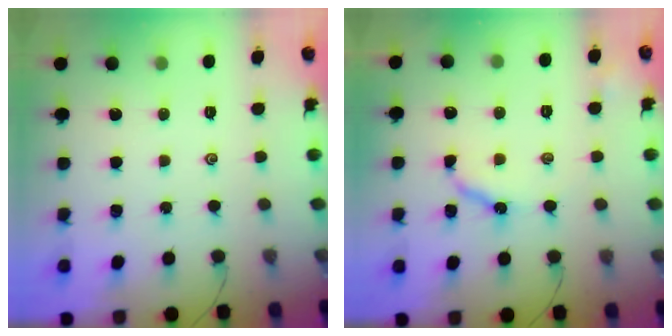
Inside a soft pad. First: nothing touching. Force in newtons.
{"total": 6.1, "press": 6.0, "slide": 0.5}